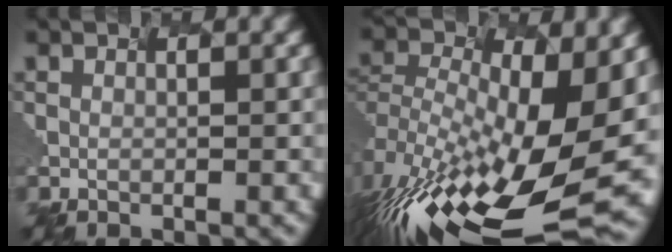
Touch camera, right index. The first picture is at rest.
{"total": 14.2, "force": [-5.9, 5.1, 11.9], "torque": [-0.285, -0.040, -0.063]}